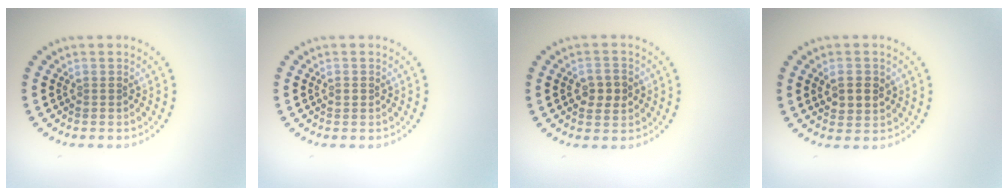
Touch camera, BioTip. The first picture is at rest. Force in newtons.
{"total": 0.7, "press": 0.7, "slide": 0.1}
{"total": 2.7, "press": 2.7, "slide": 0.1}
{"total": 2.7, "press": 2.6, "slide": 0.6}